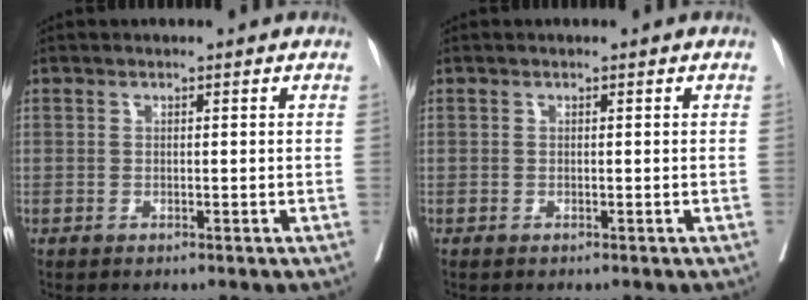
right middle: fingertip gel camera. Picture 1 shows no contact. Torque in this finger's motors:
{"motor_torque": [0.00, 0.01, 0.01, 0.00]}